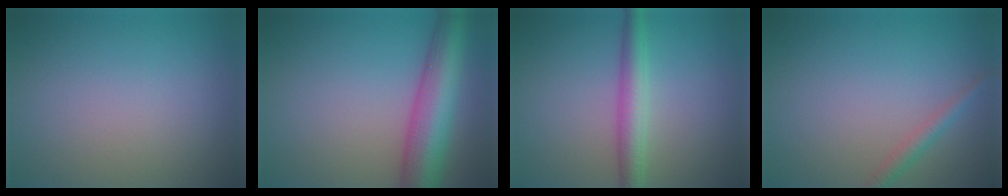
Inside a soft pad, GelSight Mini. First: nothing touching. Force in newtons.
{"total": 8.1, "press": 8.1, "slide": 0.3}
{"total": 3.5, "press": 3.5, "slide": 0.1}
{"total": 1.6, "press": 1.6, "slide": 0.1}